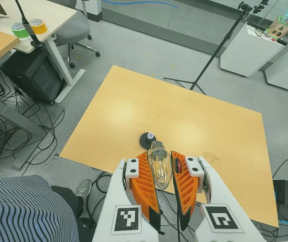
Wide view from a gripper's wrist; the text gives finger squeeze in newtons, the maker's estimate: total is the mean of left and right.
{"total": 19.1, "left": 23.8, "right": 14.4}